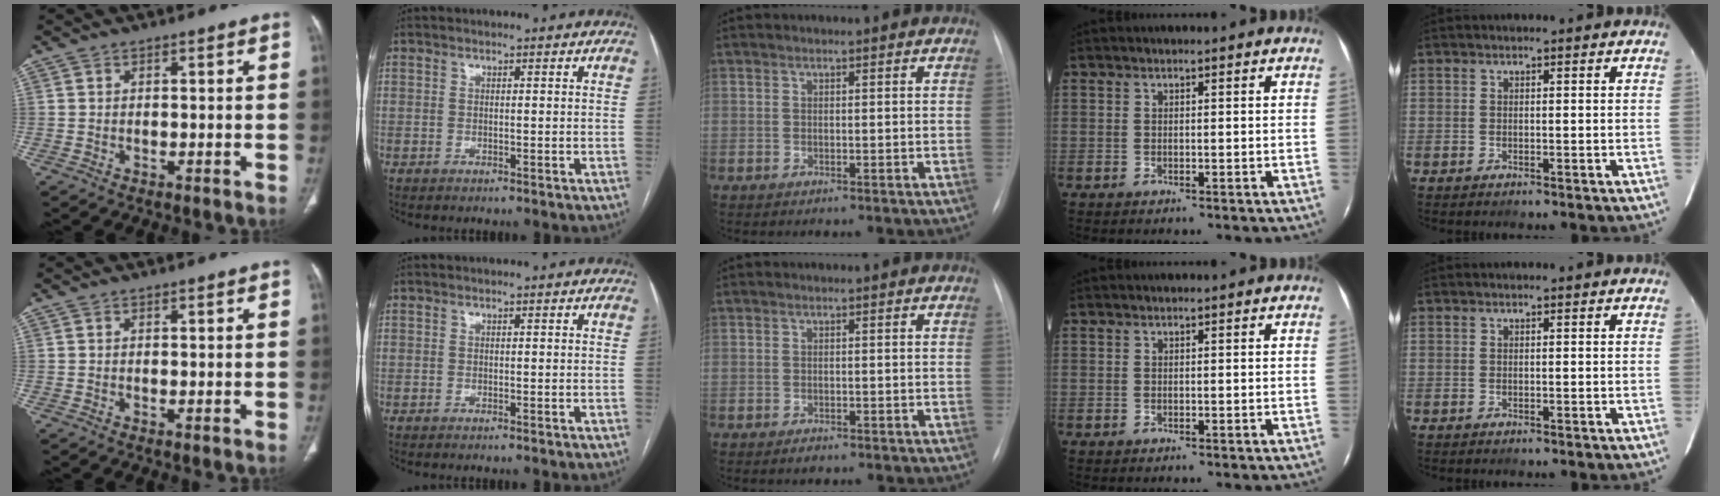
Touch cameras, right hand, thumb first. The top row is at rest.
{"middle": {"total": 0.9, "force": [-0.6, 0.4, 0.5], "torque": [-0.004, 0.000, -0.004]}}